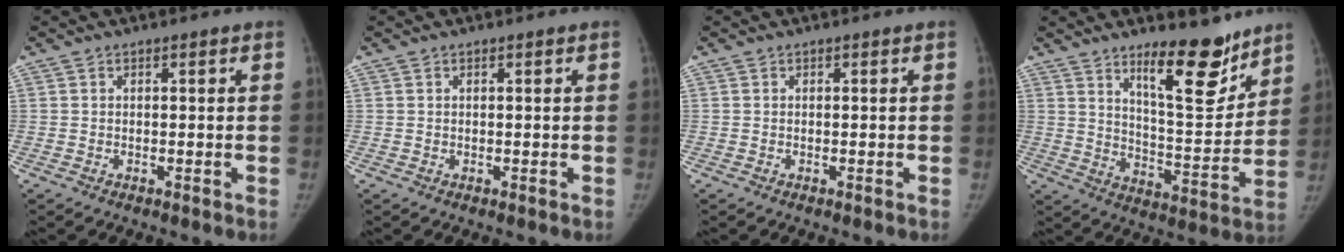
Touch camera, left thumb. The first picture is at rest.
{"total": 0.0}
{"total": 0.0}
{"total": 14.7, "force": [10.4, 4.5, 9.4], "torque": [-0.102, -0.090, 0.171]}